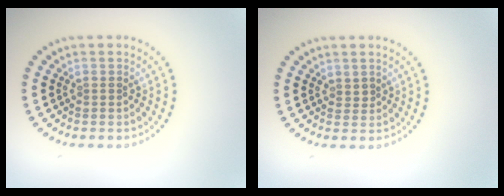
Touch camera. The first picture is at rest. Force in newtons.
{"total": 0.6, "press": 0.3, "slide": 0.5}